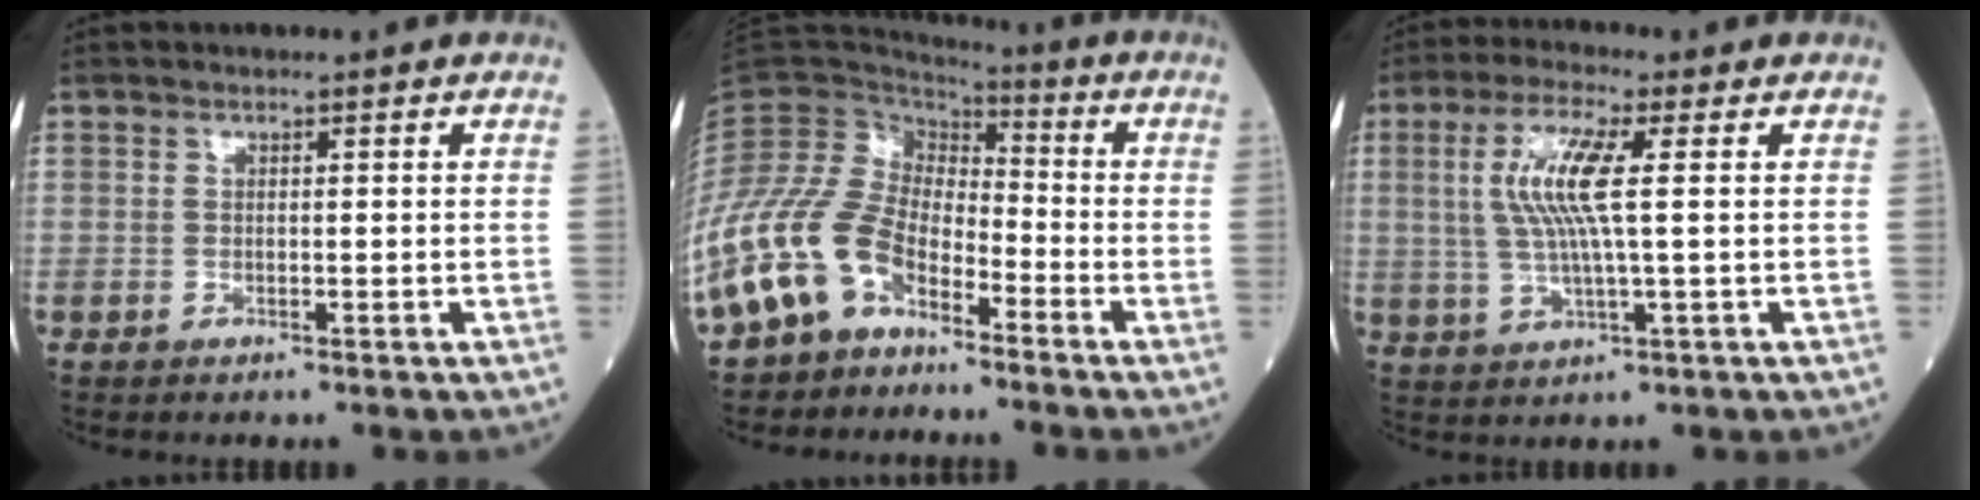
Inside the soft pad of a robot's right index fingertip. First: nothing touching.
{"total": 12.3, "force": [-7.8, 7.0, 6.5], "torque": [-0.158, 0.021, -0.161]}
{"total": 8.3, "force": [1.6, 0.5, 8.2], "torque": [-0.180, 0.007, 0.030]}